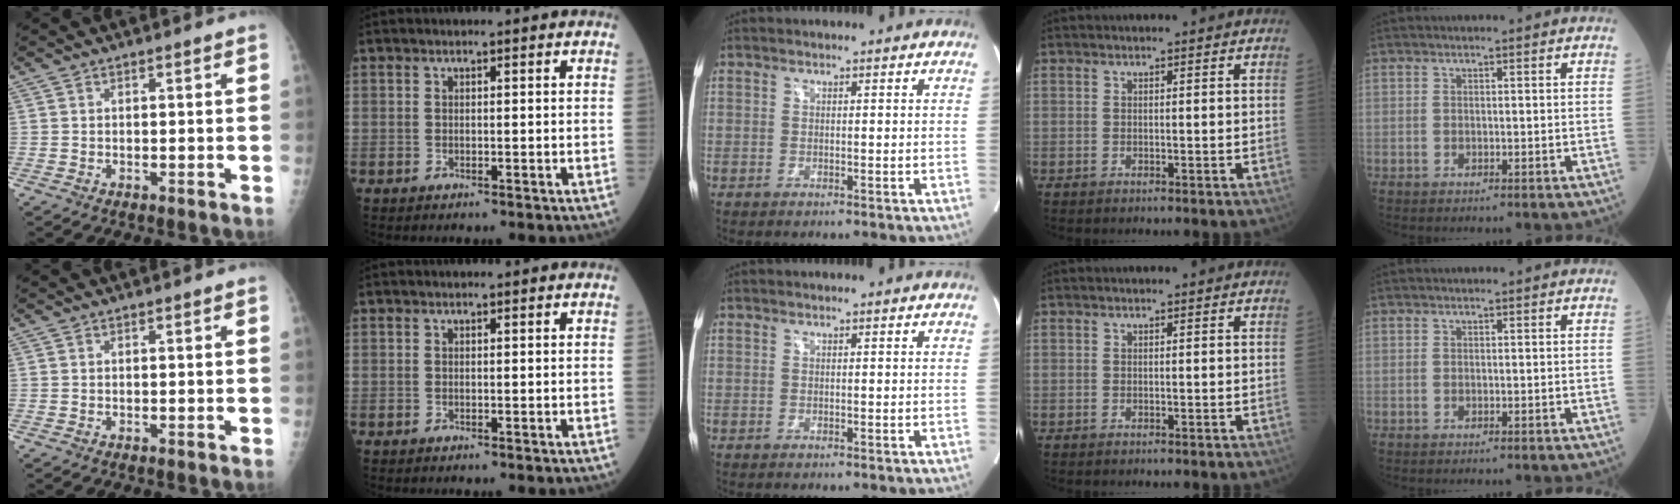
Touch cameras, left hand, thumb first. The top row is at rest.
{}